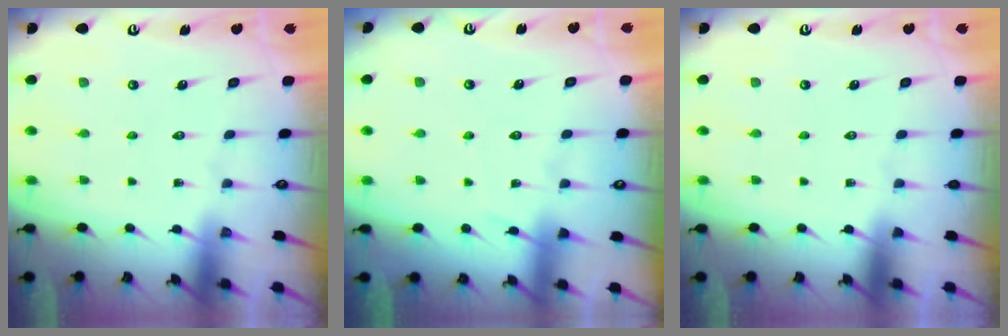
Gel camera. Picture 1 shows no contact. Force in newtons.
{"total": 5.5, "press": 5.5, "slide": 0.6}
{"total": 0.0}